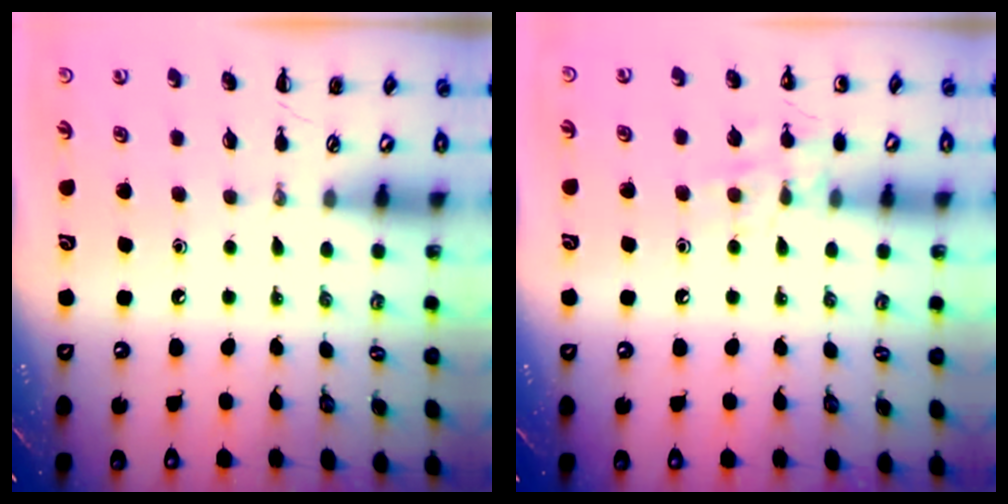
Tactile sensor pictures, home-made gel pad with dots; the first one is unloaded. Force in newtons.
{"total": 8.3, "press": 8.1, "slide": 1.5}